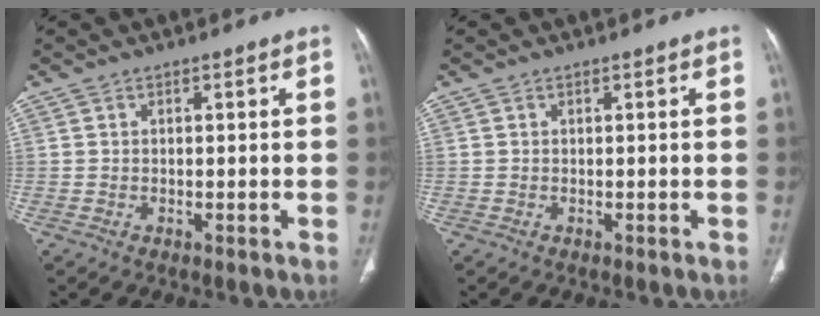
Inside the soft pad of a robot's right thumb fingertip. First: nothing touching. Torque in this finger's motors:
{"motor_torque": [0.07, 0.07, -0.02, -0.02, 0.02]}